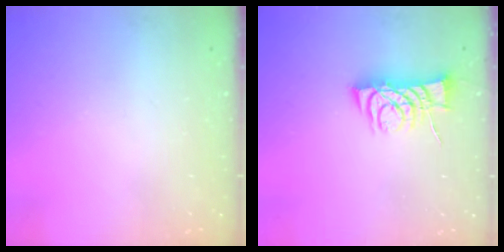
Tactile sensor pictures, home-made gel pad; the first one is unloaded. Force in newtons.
{"total": 7.8, "press": 7.7, "slide": 0.6}